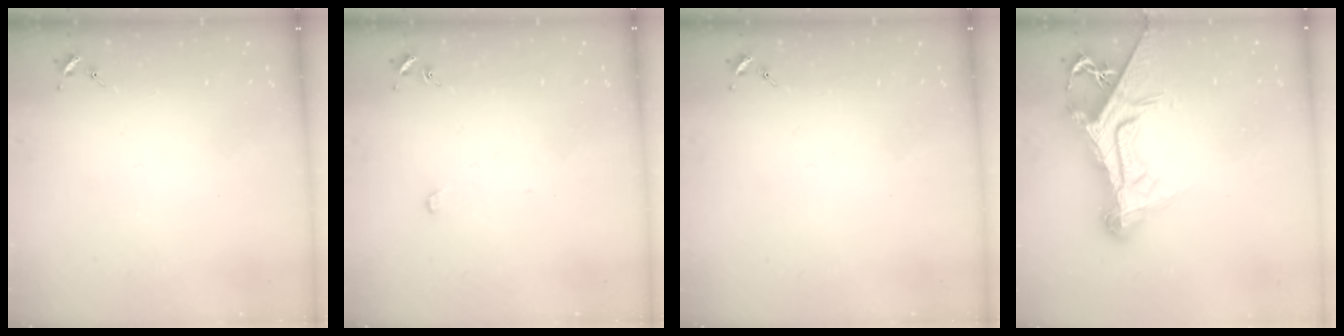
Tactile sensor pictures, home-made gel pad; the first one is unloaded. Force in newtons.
{"total": 2.8, "press": 2.8, "slide": 0.1}
{"total": 0.0}
{"total": 19.0, "press": 18.9, "slide": 1.9}